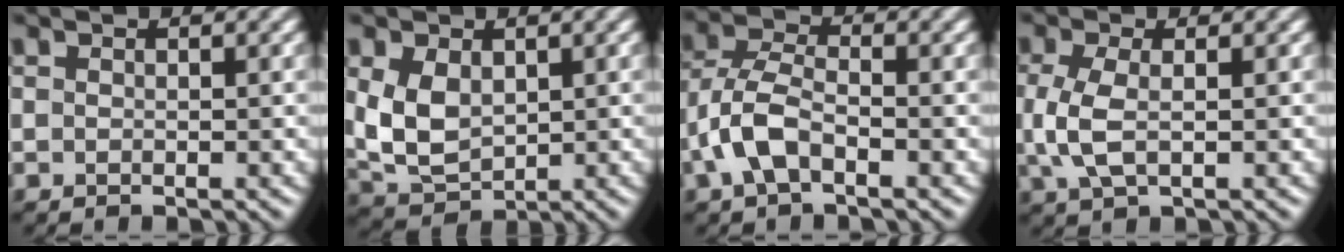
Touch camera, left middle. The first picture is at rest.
{"total": 4.8, "force": [0.7, 3.2, 3.5], "torque": [-0.080, -0.002, 0.021]}
{"total": 4.6, "force": [-1.7, 2.4, 3.6], "torque": [-0.085, 0.008, -0.043]}
{"total": 3.6, "force": [0.0, 1.7, 3.1], "torque": [-0.079, -0.001, 0.000]}